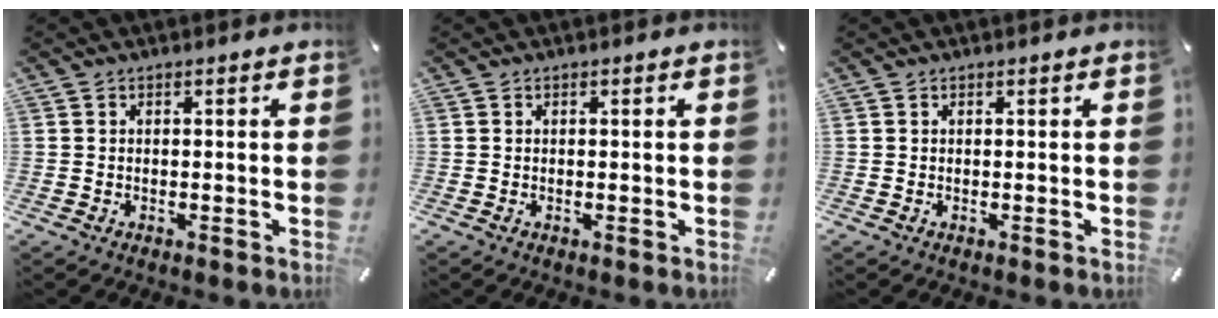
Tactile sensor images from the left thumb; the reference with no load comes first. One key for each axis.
{"total": 0.0}
{"total": 0.0}